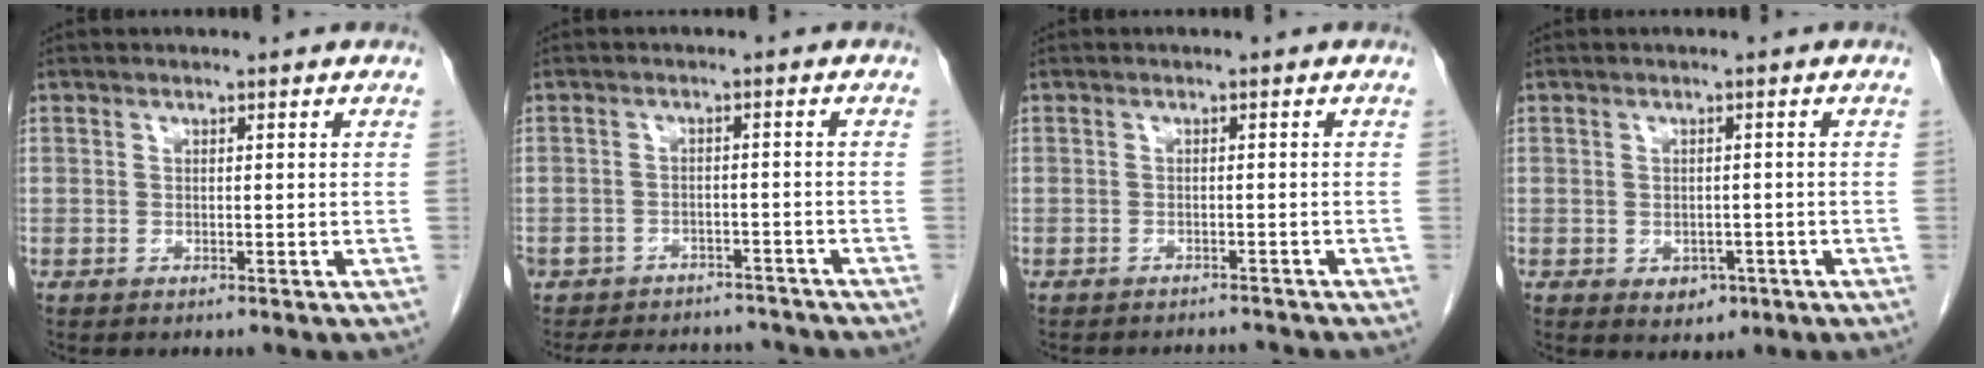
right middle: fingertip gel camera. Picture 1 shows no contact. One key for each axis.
{"total": 13.0, "fx": -11.6, "fy": 4.8, "fz": 3.3, "tx": -0.062, "ty": 0.013, "tz": -0.142}
{"total": 3.0, "fx": -3.0, "fy": 0.4, "fz": -0.1, "tx": 0.005, "ty": -0.005, "tz": -0.042}
{"total": 2.8, "fx": -1.2, "fy": 2.0, "fz": 1.6, "tx": -0.018, "ty": 0.000, "tz": -0.004}